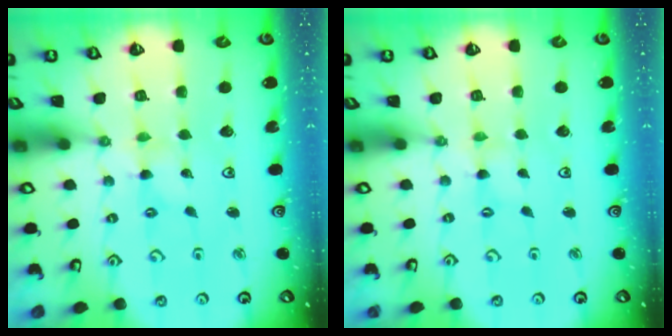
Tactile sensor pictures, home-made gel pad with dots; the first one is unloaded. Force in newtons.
{"total": 0.0}